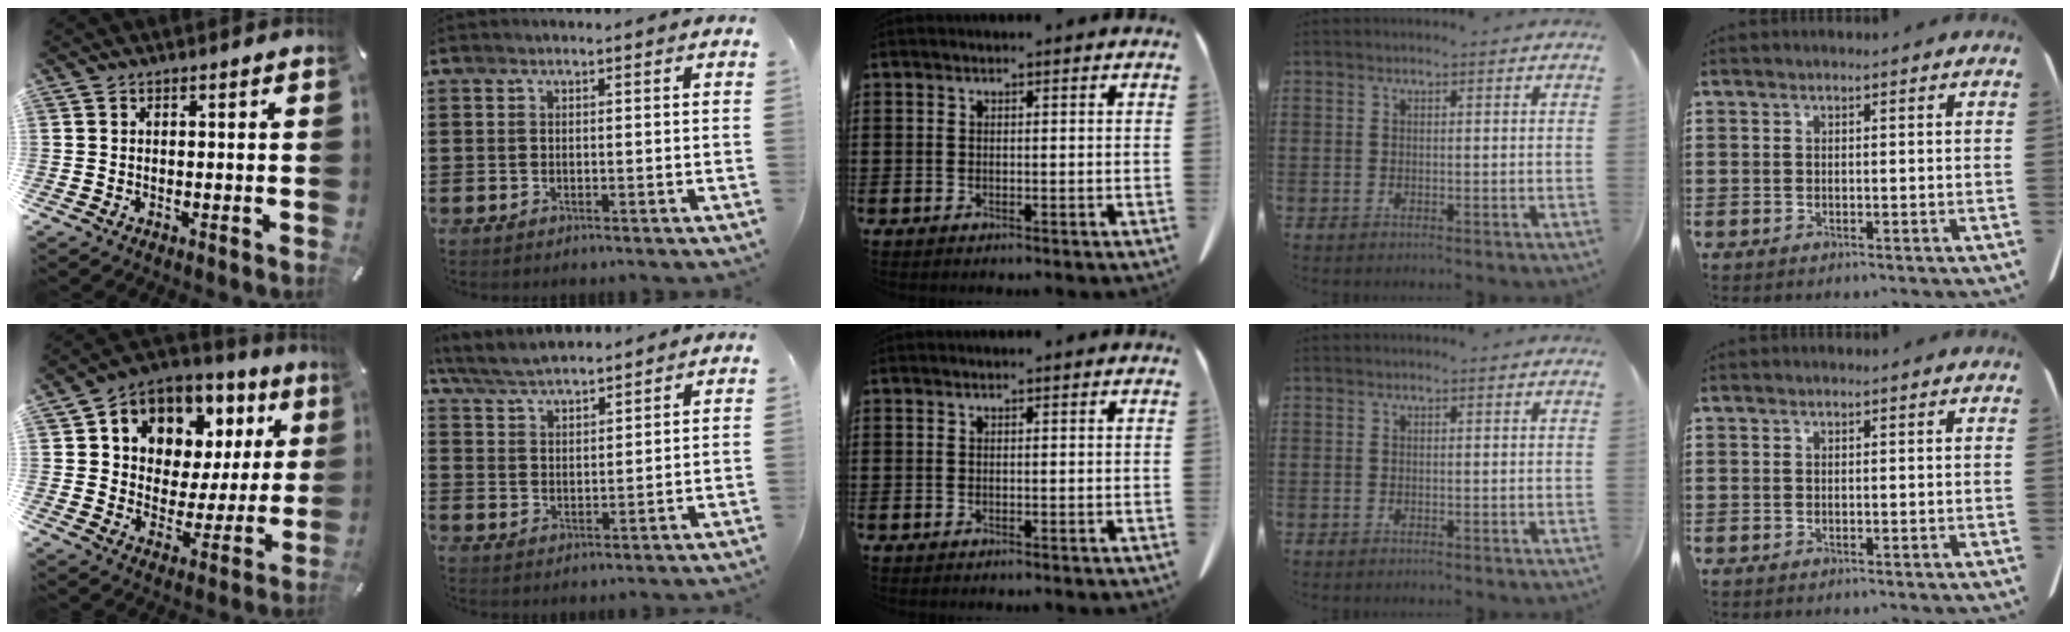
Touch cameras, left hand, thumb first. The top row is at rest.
{"thumb": {"total": 9.1, "force": [5.1, 7.4, 1.8], "torque": [-0.050, -0.047, 0.095]}, "index": {"total": 5.2, "force": [4.9, 1.0, 1.4], "torque": [-0.048, -0.014, 0.089]}}